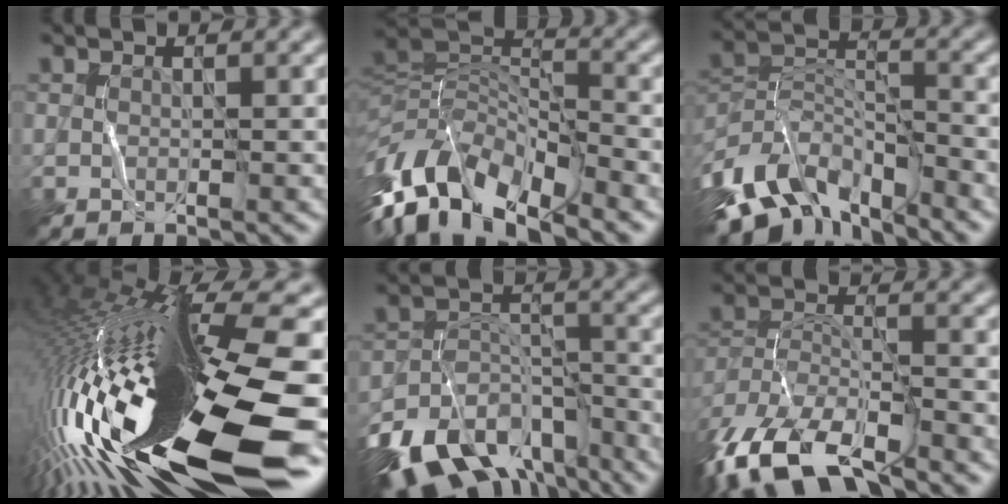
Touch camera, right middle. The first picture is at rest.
{"total": 10.5, "force": [-6.7, 4.8, 6.6], "torque": [-0.126, 0.000, -0.129]}
{"total": 9.9, "force": [-6.9, 4.6, 5.4], "torque": [-0.112, -0.006, -0.128]}
{"total": 19.8, "force": [-4.4, 4.2, 18.8], "torque": [-0.351, -0.028, -0.058]}
{"total": 11.8, "force": [-9.3, 5.5, 4.8], "torque": [-0.098, -0.005, -0.148]}
{"total": 12.2, "force": [-9.8, 4.0, 6.0], "torque": [-0.133, -0.025, -0.156]}